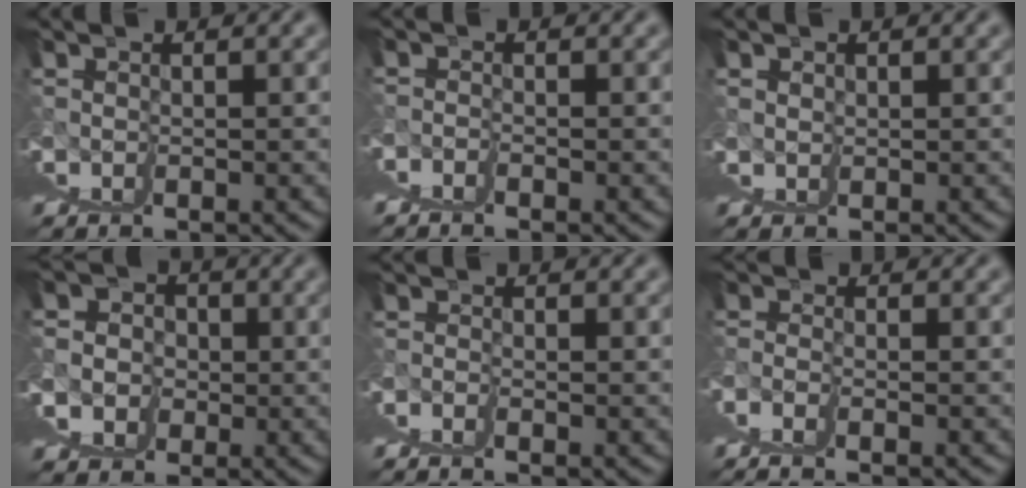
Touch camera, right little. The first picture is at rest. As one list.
[{"total": 2.1, "force": [0.1, -2.0, -0.5], "torque": [0.015, 0.012, 0.004]}, {"total": 1.9, "force": [0.7, 1.8, 0.0], "torque": [-0.002, -0.007, 0.010]}, {"total": 1.7, "force": [0.9, 1.2, 0.9], "torque": [-0.013, -0.018, 0.026]}, {"total": 1.6, "force": [0.2, -1.6, -0.1], "torque": [0.010, 0.012, 0.005]}, {"total": 2.0, "force": [0.9, -1.2, 1.4], "torque": [-0.015, 0.014, 0.018]}]